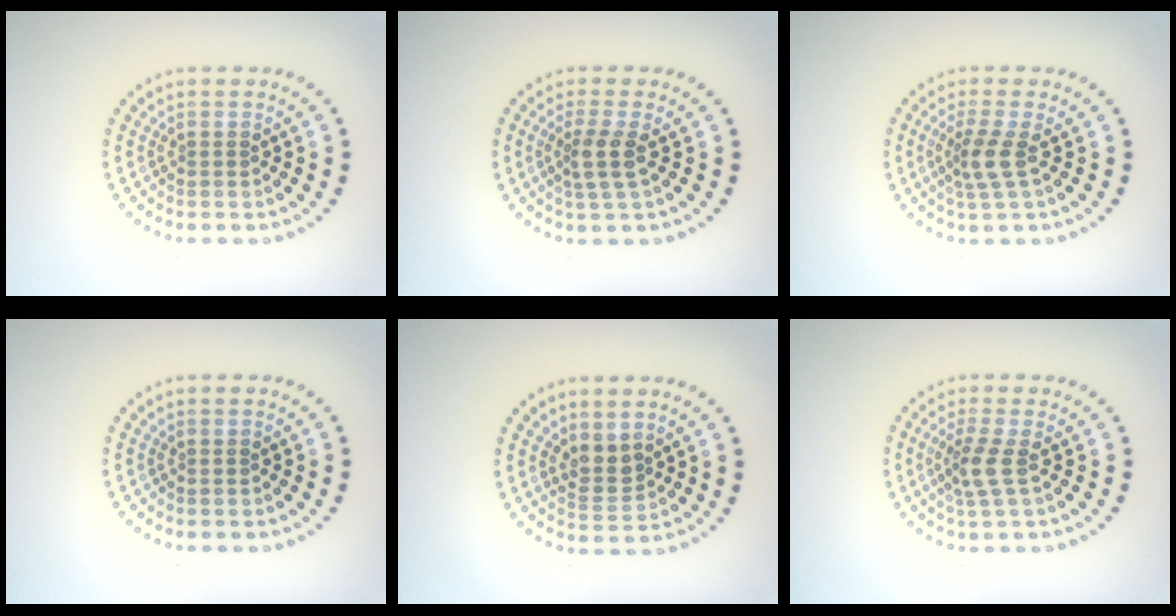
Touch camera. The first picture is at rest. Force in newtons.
{"total": 2.3, "press": 1.7, "slide": 1.5}
{"total": 2.4, "press": 1.8, "slide": 1.6}
{"total": 0.0}
{"total": 2.1, "press": 1.8, "slide": 1.1}
{"total": 2.3, "press": 1.7, "slide": 1.5}